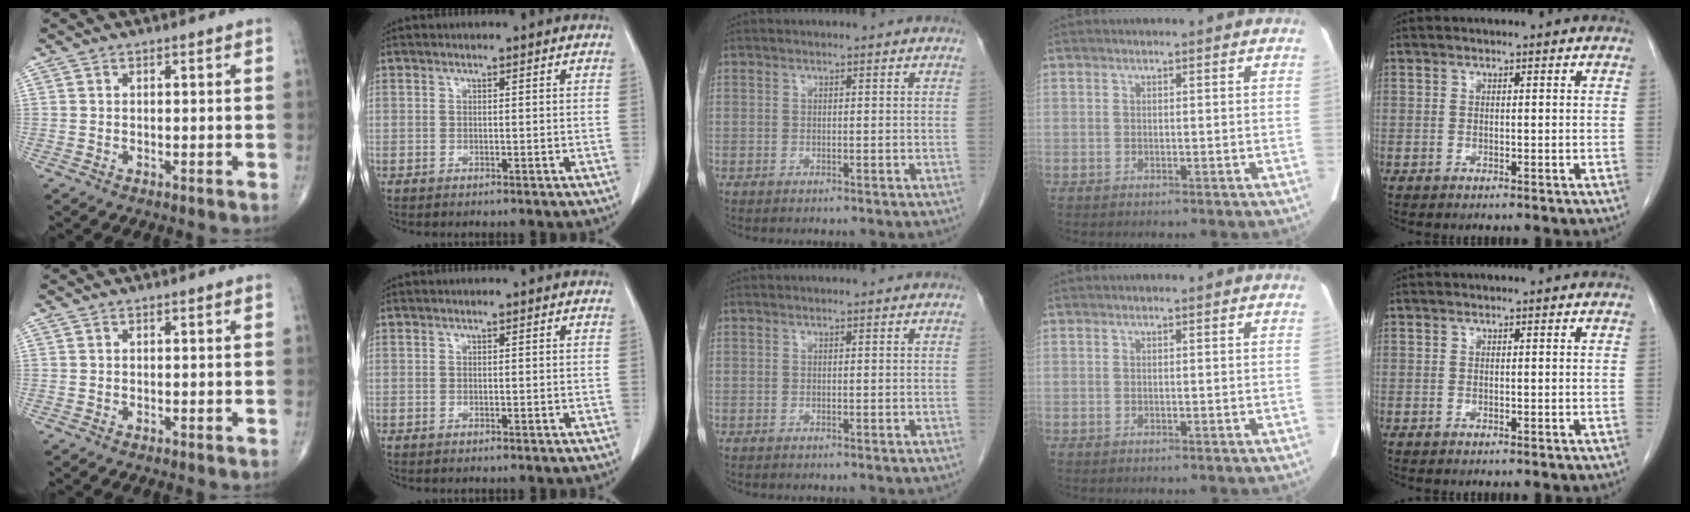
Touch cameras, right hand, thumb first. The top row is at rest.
{}